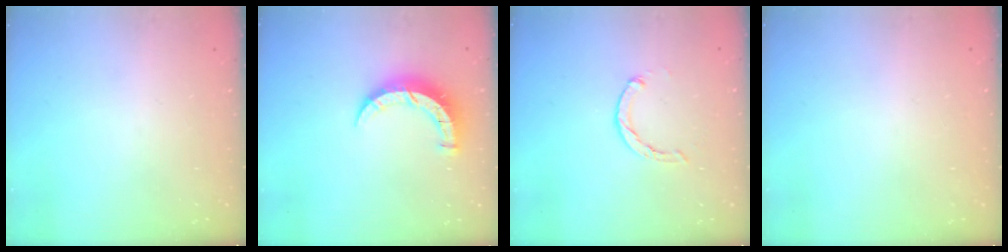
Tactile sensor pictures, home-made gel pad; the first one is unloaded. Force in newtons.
{"total": 7.9, "press": 7.9, "slide": 0.2}
{"total": 2.0, "press": 2.0, "slide": 0.4}
{"total": 2.4, "press": 2.4, "slide": 0.2}